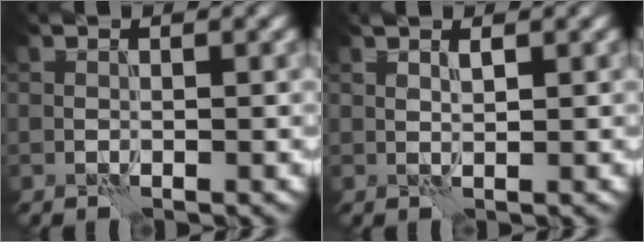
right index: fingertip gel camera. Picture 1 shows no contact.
{"total": 1.0, "force": [0.6, 0.2, 0.7], "torque": [-0.013, -0.003, 0.013]}